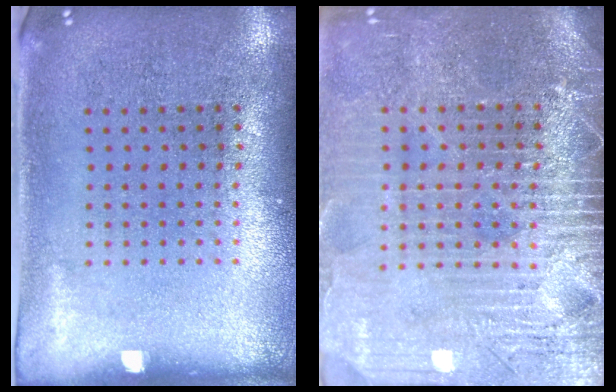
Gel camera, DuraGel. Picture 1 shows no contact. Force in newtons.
{"total": 4.2, "press": 3.7, "slide": 1.9}